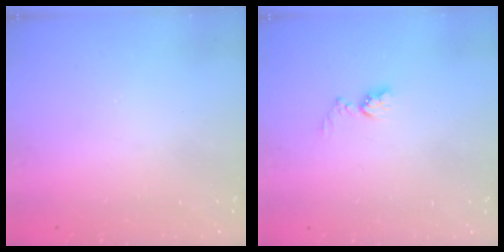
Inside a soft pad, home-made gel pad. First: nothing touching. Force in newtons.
{"total": 5.6, "press": 5.5, "slide": 0.5}